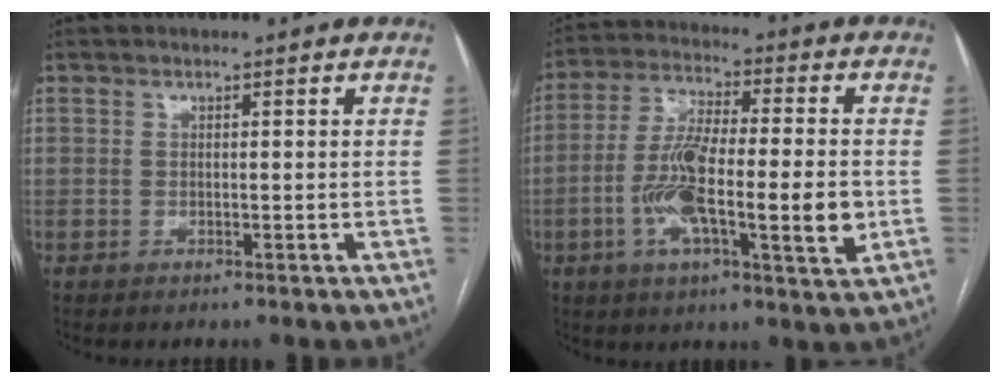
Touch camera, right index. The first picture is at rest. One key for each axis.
{"total": 15.2, "fx": -3.0, "fy": 2.7, "fz": 14.7, "tx": -0.266, "ty": -0.002, "tz": -0.053}